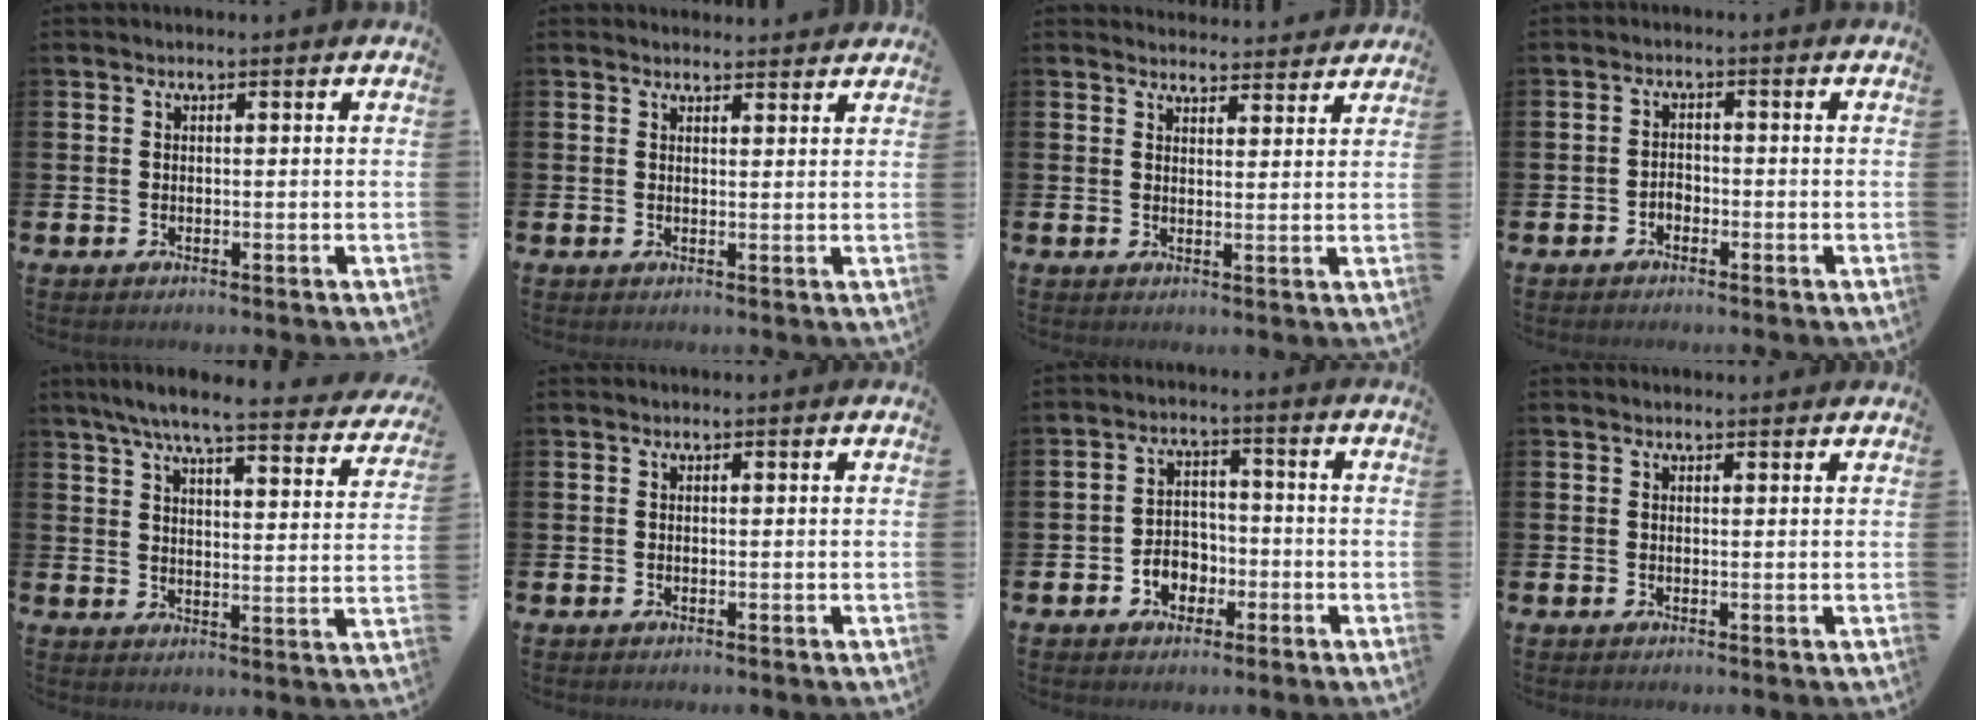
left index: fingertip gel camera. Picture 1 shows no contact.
{"total": 2.0, "force": [1.9, 0.4, -0.2], "torque": [0.010, -0.009, 0.034]}
{"total": 3.5, "force": [3.4, 0.6, -0.1], "torque": [0.005, -0.022, 0.061]}
{"total": 1.5, "force": [-1.0, 1.0, 0.6], "torque": [-0.006, 0.000, -0.022]}
{"total": 6.7, "force": [5.9, 0.6, 3.1], "torque": [-0.080, -0.035, 0.099]}
{"total": 0.0}
{"total": 3.8, "force": [-1.6, 3.2, 1.3], "torque": [-0.017, -0.003, -0.039]}
{"total": 0.5, "force": [0.5, 0.1, 0.1], "torque": [0.007, -0.002, 0.008]}